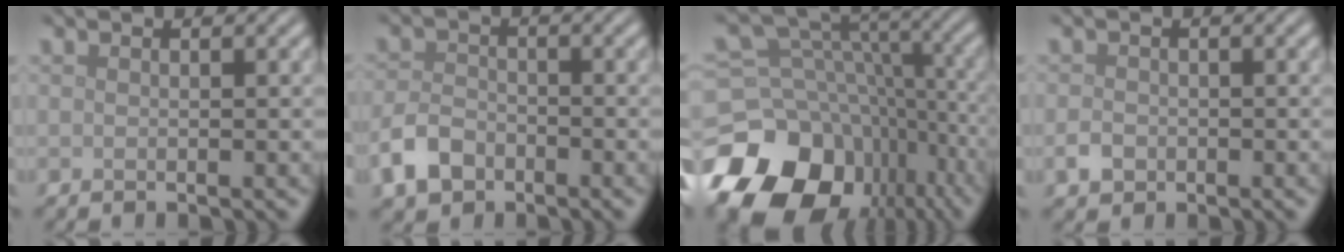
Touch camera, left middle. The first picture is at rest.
{"total": 3.6, "force": [-2.1, 2.3, 1.7], "torque": [-0.033, -0.001, -0.050]}
{"total": 19.4, "force": [-9.1, 14.9, 8.4], "torque": [-0.177, -0.031, -0.122]}
{"total": 1.4, "force": [-0.6, 1.1, 0.6], "torque": [-0.010, -0.002, -0.015]}